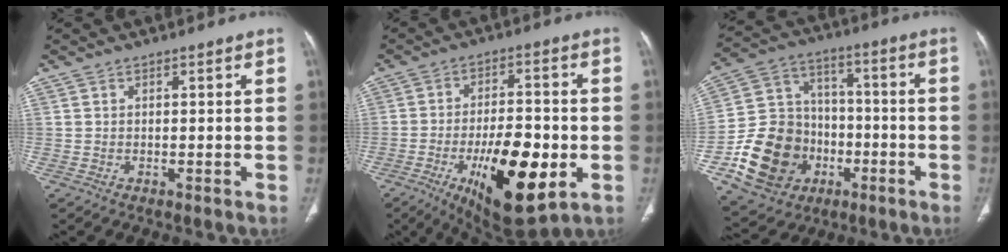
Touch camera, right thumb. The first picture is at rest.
{"total": 18.1, "force": [-5.9, 7.1, 15.6], "torque": [-0.236, 0.007, -0.078]}
{"total": 19.5, "force": [-6.4, 16.4, 8.5], "torque": [-0.136, 0.064, -0.098]}